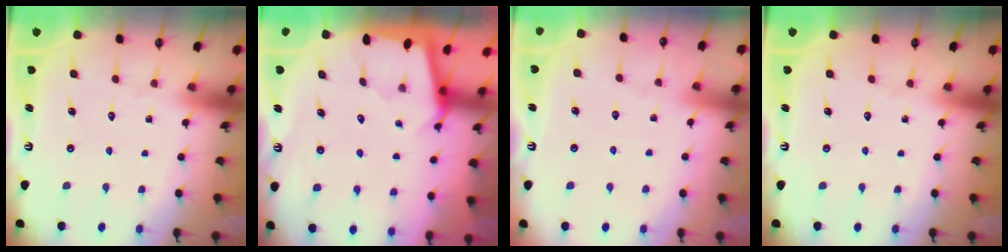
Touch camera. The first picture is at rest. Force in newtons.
{"total": 2.1, "press": 2.1, "slide": 0.3}
{"total": 1.9, "press": 1.8, "slide": 0.4}
{"total": 0.0}